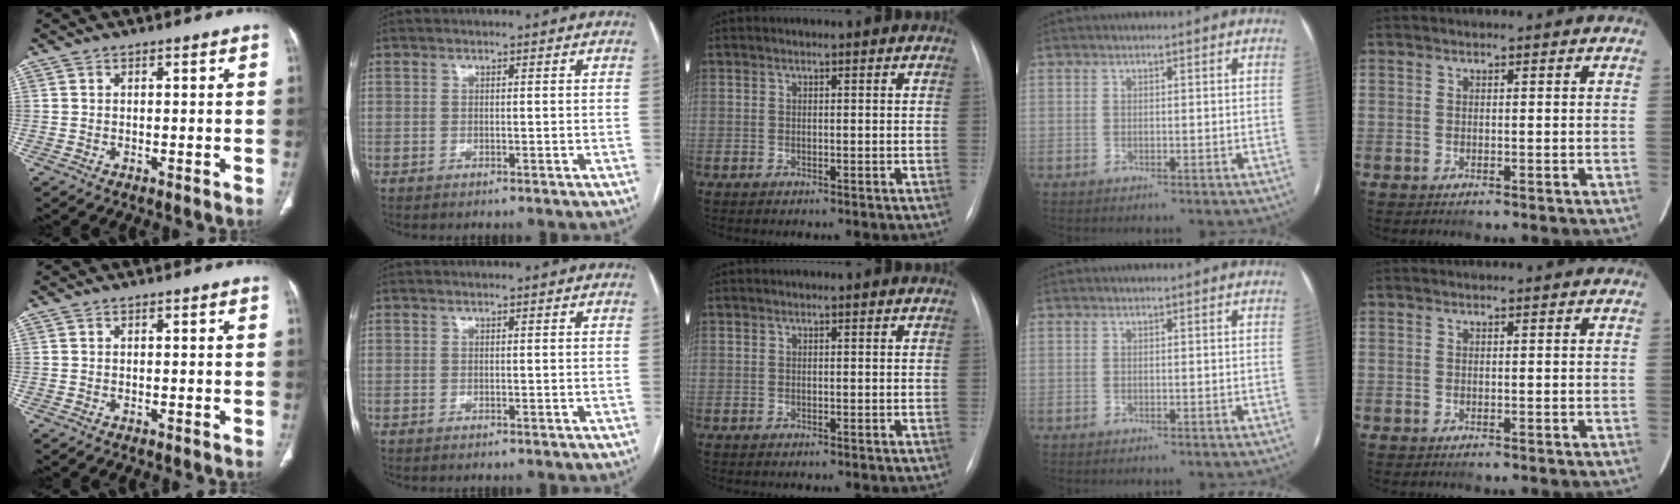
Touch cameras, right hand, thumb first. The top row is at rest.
{}